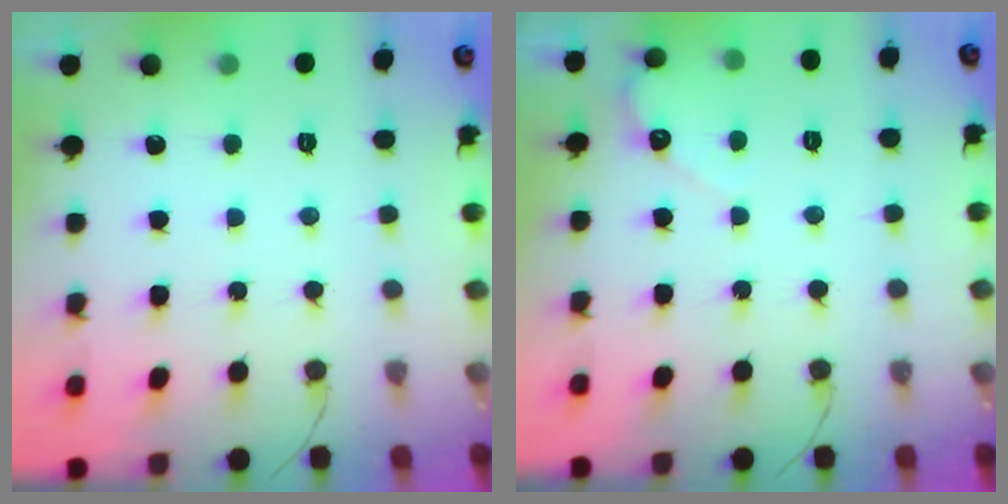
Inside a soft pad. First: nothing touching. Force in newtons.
{"total": 2.7, "press": 2.7, "slide": 0.2}